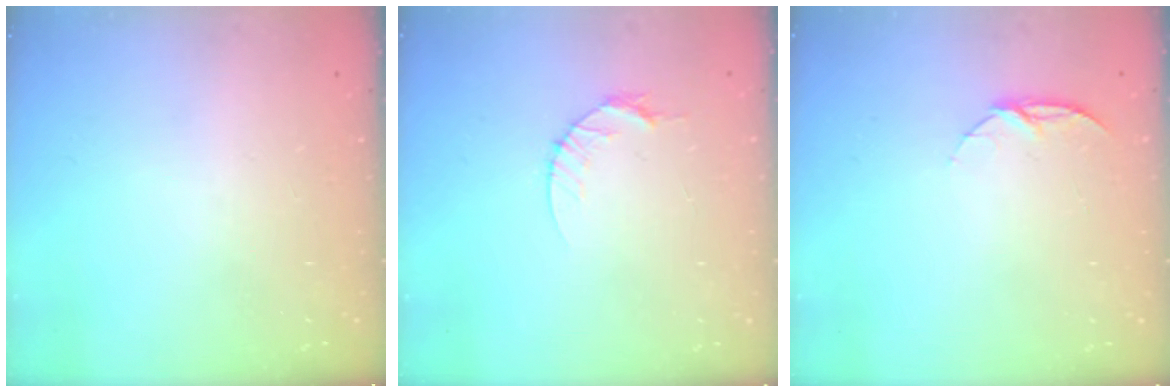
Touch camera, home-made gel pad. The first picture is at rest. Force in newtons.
{"total": 4.7, "press": 4.7, "slide": 0.6}
{"total": 6.9, "press": 6.9, "slide": 0.8}